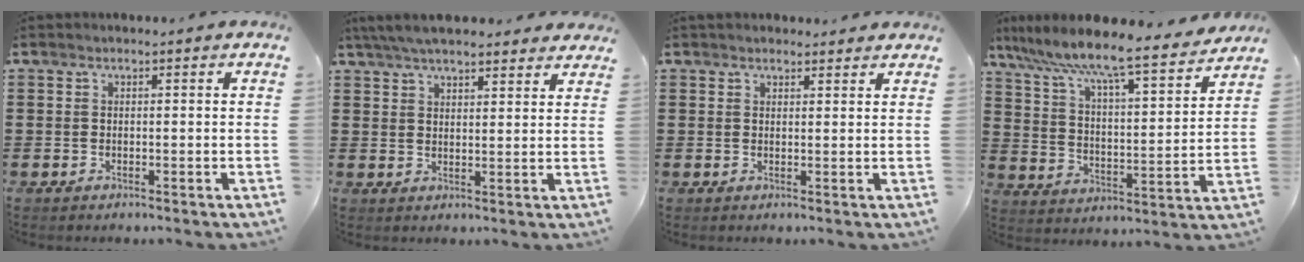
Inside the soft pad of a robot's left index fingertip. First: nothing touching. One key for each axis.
{"total": 5.5, "fx": 5.0, "fy": 1.2, "fz": 1.9, "tx": -0.051, "ty": -0.007, "tz": 0.095}
{"total": 1.7, "fx": 1.6, "fy": 0.5, "fz": 0.2, "tx": -0.007, "ty": 0.005, "tz": 0.031}
{"total": 8.3, "fx": 7.3, "fy": 0.1, "fz": 3.9, "tx": -0.107, "ty": -0.046, "tz": 0.116}